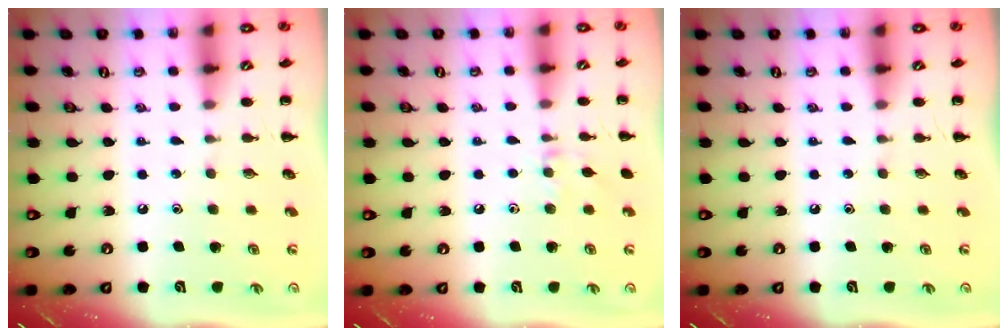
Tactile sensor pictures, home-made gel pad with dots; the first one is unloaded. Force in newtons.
{"total": 7.0, "press": 6.9, "slide": 1.3}
{"total": 0.0}